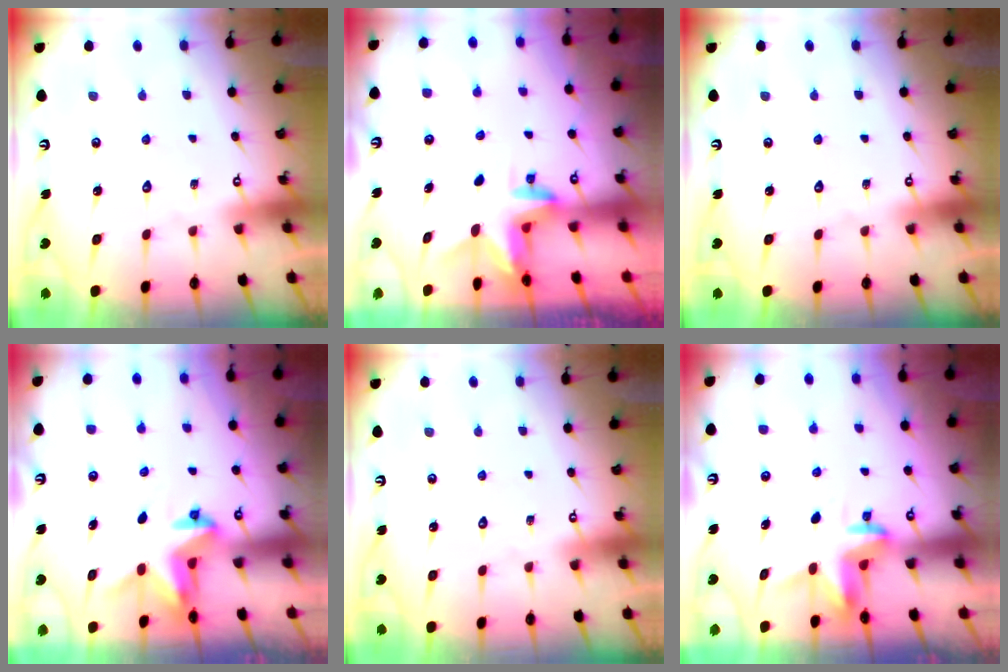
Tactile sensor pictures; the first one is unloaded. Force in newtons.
{"total": 3.0, "press": 3.0, "slide": 0.2}
{"total": 0.0}
{"total": 3.1, "press": 3.1, "slide": 0.2}
{"total": 0.0}
{"total": 3.5, "press": 3.5, "slide": 0.2}